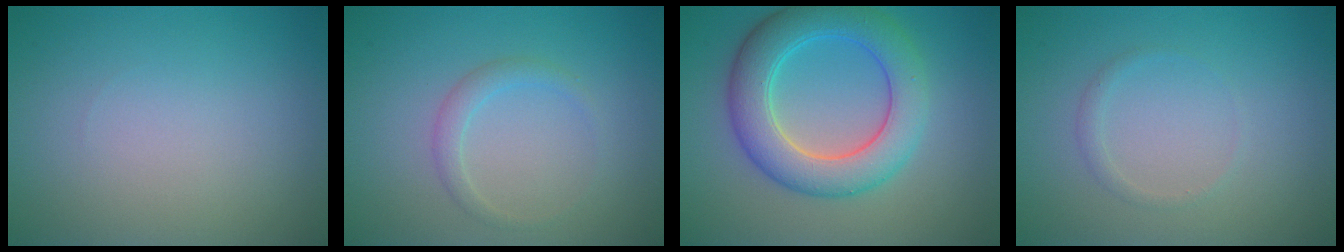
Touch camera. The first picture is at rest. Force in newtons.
{"total": 1.5, "press": 1.5, "slide": 0.2}
{"total": 7.0, "press": 6.9, "slide": 0.3}
{"total": 0.8, "press": 0.8, "slide": 0.1}